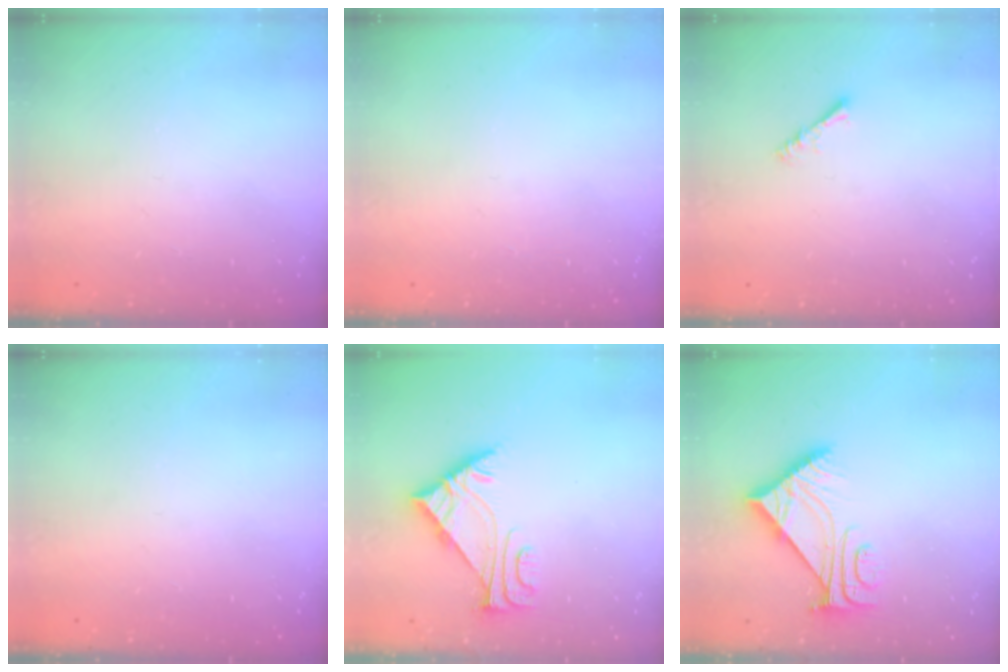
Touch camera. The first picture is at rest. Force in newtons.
{"total": 0.0}
{"total": 2.3, "press": 2.3, "slide": 0.4}
{"total": 0.0}
{"total": 5.8, "press": 5.7, "slide": 0.6}
{"total": 7.5, "press": 7.4, "slide": 0.8}